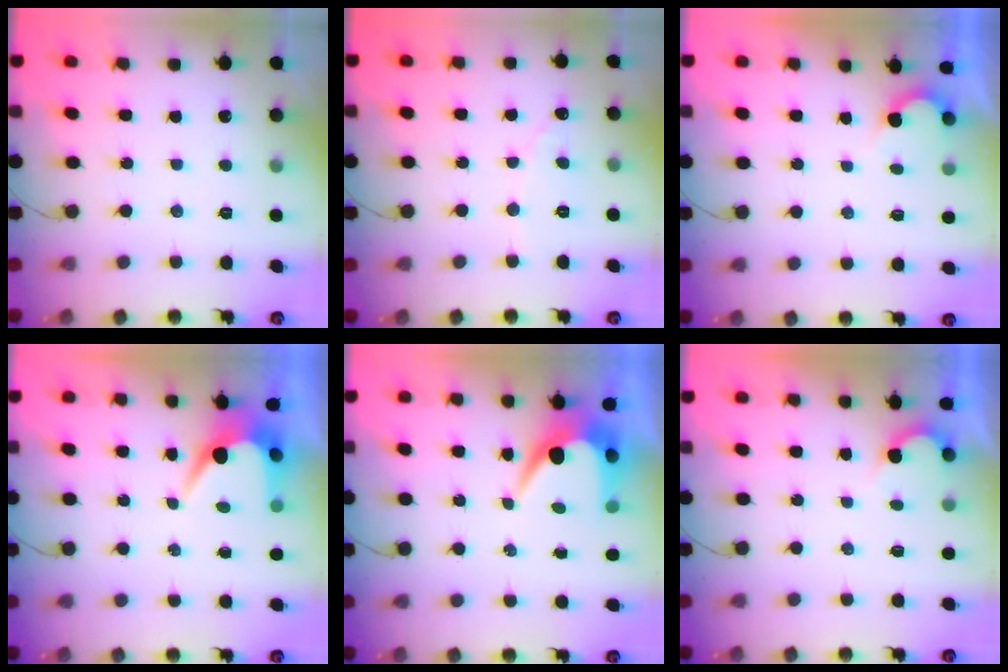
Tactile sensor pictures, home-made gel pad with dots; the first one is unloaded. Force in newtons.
{"total": 2.1, "press": 2.1, "slide": 0.1}
{"total": 2.3, "press": 2.3, "slide": 0.1}
{"total": 6.5, "press": 6.5, "slide": 0.4}
{"total": 6.2, "press": 6.2, "slide": 0.3}
{"total": 2.3, "press": 2.3, "slide": 0.1}